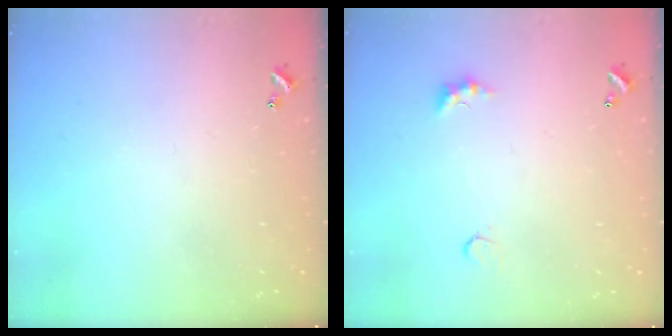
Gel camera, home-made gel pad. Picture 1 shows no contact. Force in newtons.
{"total": 3.1, "press": 3.0, "slide": 0.7}